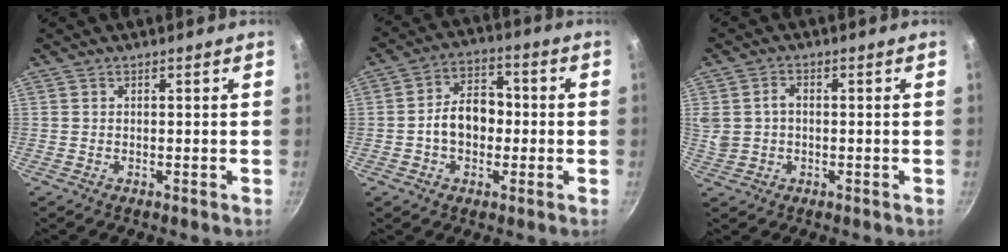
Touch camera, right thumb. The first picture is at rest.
{"total": 9.5, "force": [-0.9, 6.6, 6.7], "torque": [-0.087, 0.028, -0.027]}
{"total": 5.2, "force": [0.2, 4.0, 3.3], "torque": [-0.066, 0.015, 0.007]}